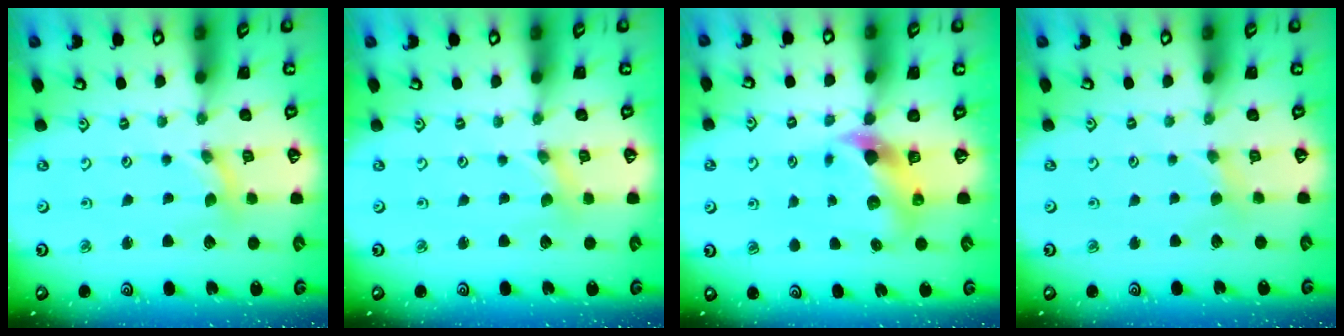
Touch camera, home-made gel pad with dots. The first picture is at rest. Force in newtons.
{"total": 0.0}
{"total": 7.8, "press": 7.6, "slide": 1.4}
{"total": 2.4, "press": 2.3, "slide": 0.5}